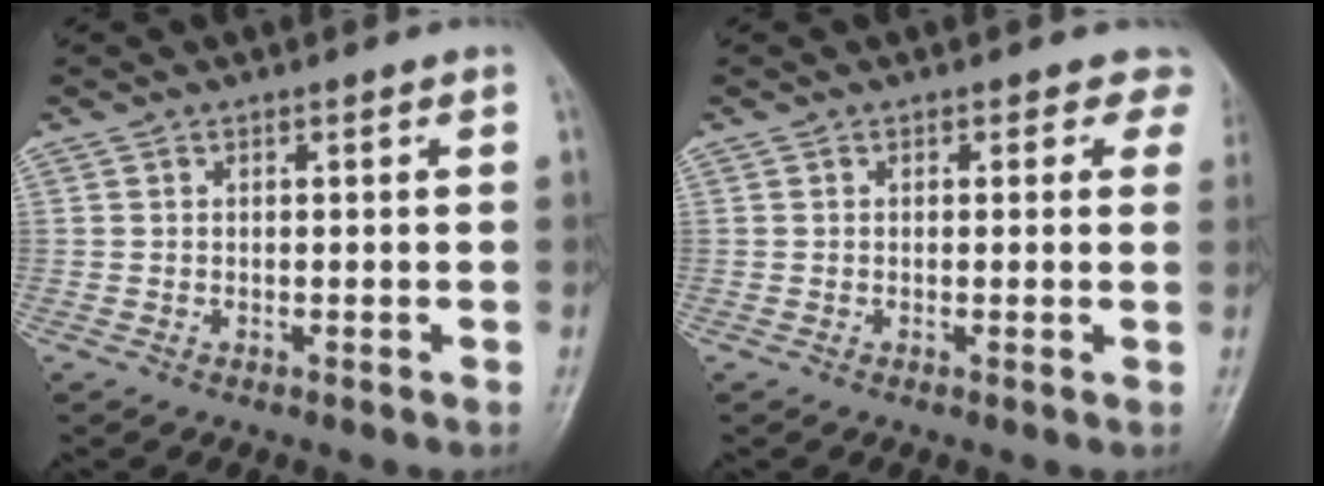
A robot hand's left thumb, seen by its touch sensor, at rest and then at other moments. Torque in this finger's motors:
{"motor_torque": [0.05, 0.11, -0.07, -0.04, 0.02]}